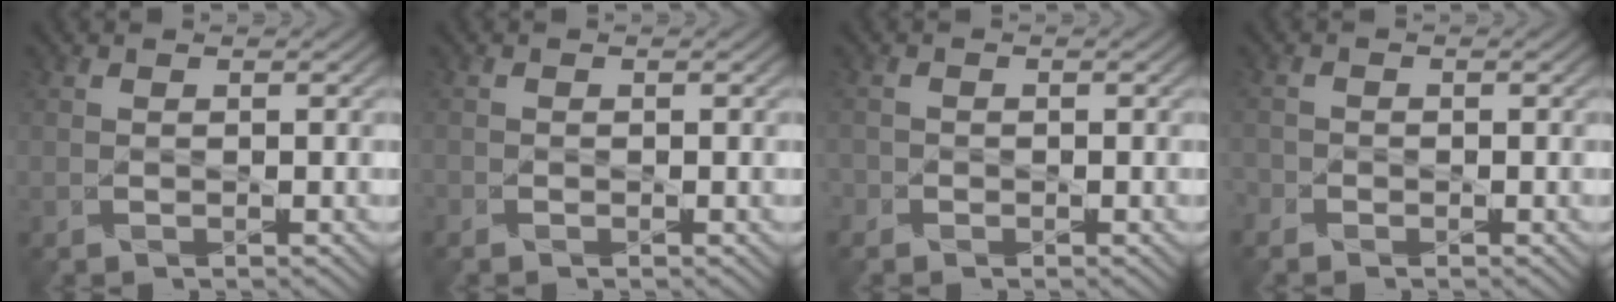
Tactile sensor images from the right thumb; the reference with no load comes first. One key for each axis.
{"total": 0.6, "fx": -0.6, "fy": 0.3, "fz": 0.0, "tx": -0.002, "ty": -0.004, "tz": -0.012}
{"total": 1.2, "fx": -0.8, "fy": 0.9, "fz": 0.0, "tx": 0.003, "ty": -0.003, "tz": -0.020}
{"total": 1.5, "fx": -1.2, "fy": 0.8, "fz": 0.2, "tx": -0.008, "ty": -0.005, "tz": -0.032}